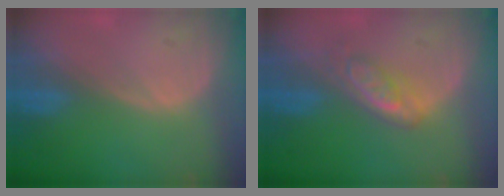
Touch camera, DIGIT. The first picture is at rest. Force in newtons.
{"total": 4.9, "press": 4.6, "slide": 1.8}